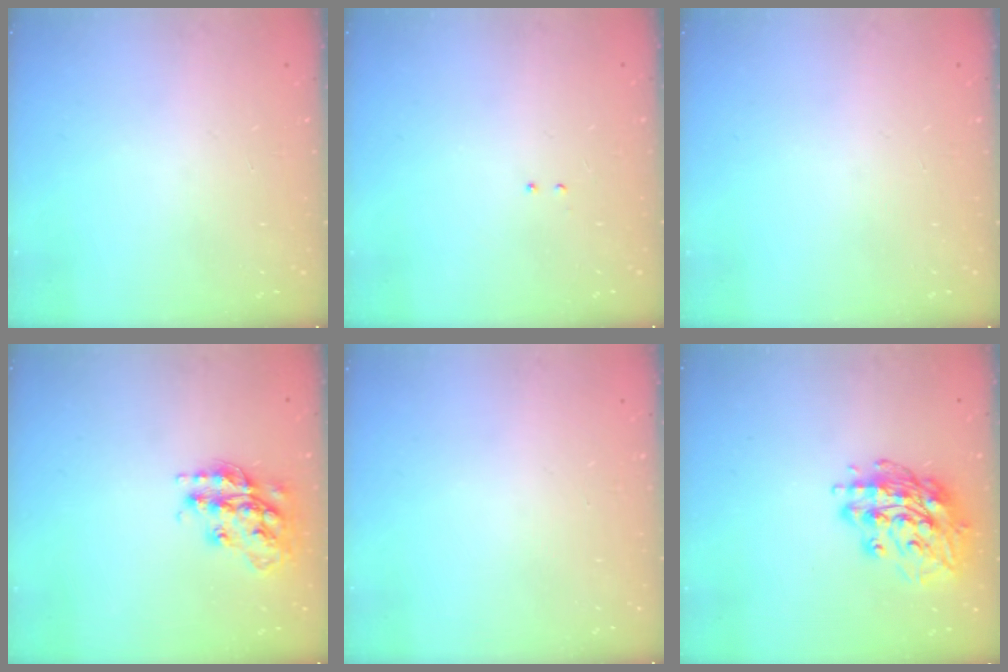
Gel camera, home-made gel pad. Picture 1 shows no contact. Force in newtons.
{"total": 2.1, "press": 2.0, "slide": 0.6}
{"total": 0.0}
{"total": 15.2, "press": 15.2, "slide": 0.8}
{"total": 0.0}
{"total": 15.3, "press": 15.3, "slide": 0.8}